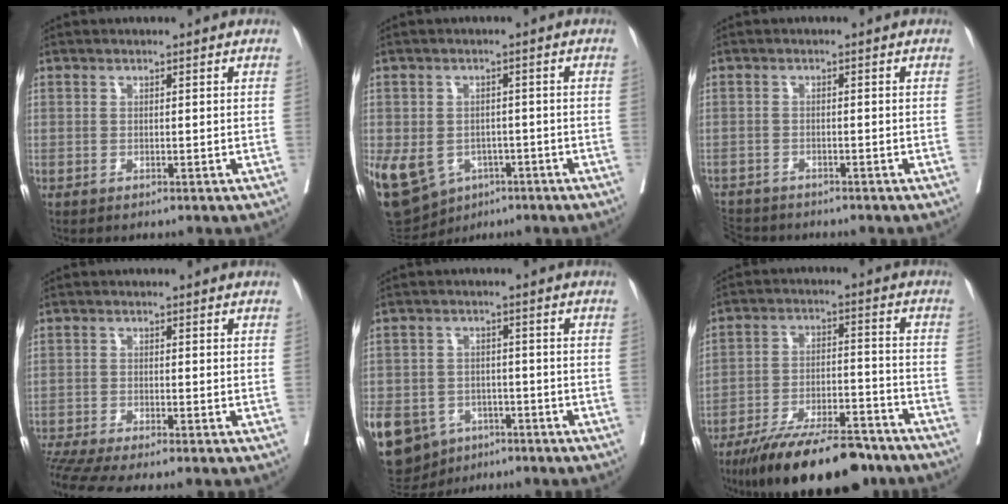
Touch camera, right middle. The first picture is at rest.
{"total": 19.1, "force": [-7.6, 15.3, 8.7], "torque": [-0.251, -0.007, -0.097]}
{"total": 5.7, "force": [-5.2, 2.1, 0.9], "torque": [-0.016, -0.010, -0.086]}
{"total": 7.5, "force": [-6.4, -0.3, 3.9], "torque": [-0.067, -0.010, -0.110]}
{"total": 17.4, "force": [-8.3, 13.7, 6.9], "torque": [-0.195, 0.002, -0.112]}
{"total": 18.4, "force": [-14.9, 4.5, 9.9], "torque": [-0.133, 0.002, -0.239]}